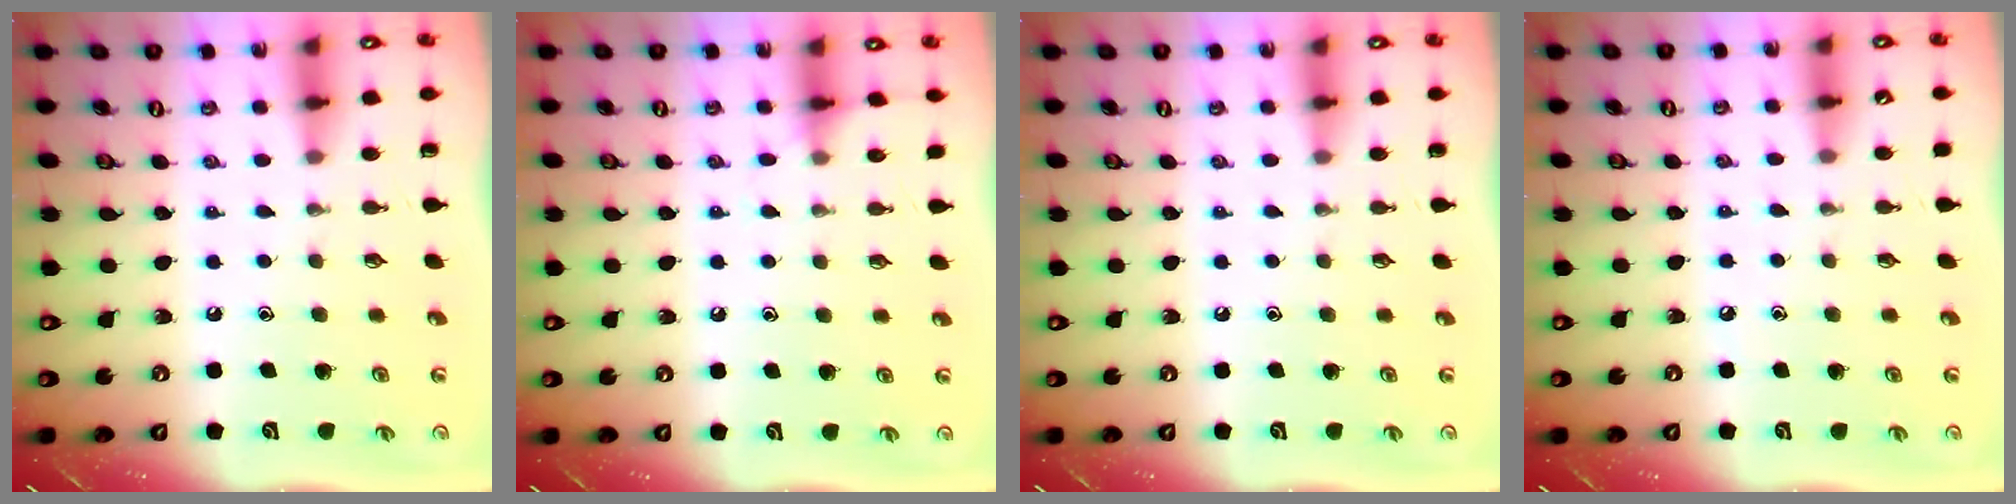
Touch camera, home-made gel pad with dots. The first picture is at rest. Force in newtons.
{"total": 6.4, "press": 6.3, "slide": 0.9}
{"total": 0.0}
{"total": 2.3, "press": 2.3, "slide": 0.4}